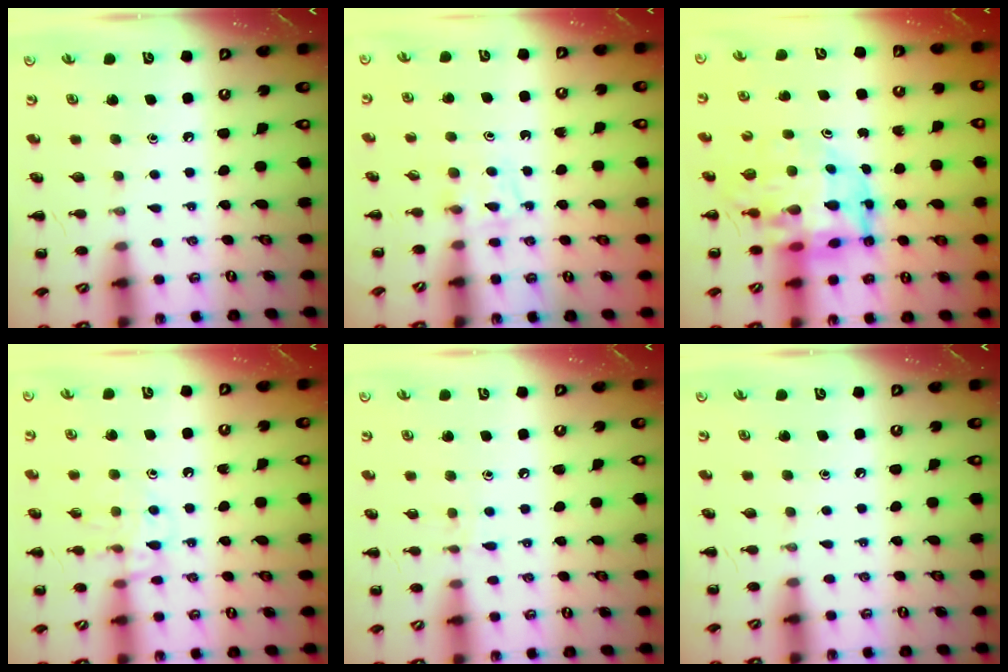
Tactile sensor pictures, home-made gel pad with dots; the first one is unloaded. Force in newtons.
{"total": 4.3, "press": 4.0, "slide": 1.6}
{"total": 13.1, "press": 12.5, "slide": 4.1}
{"total": 10.6, "press": 10.6, "slide": 0.7}
{"total": 4.4, "press": 4.1, "slide": 1.6}
{"total": 0.0}